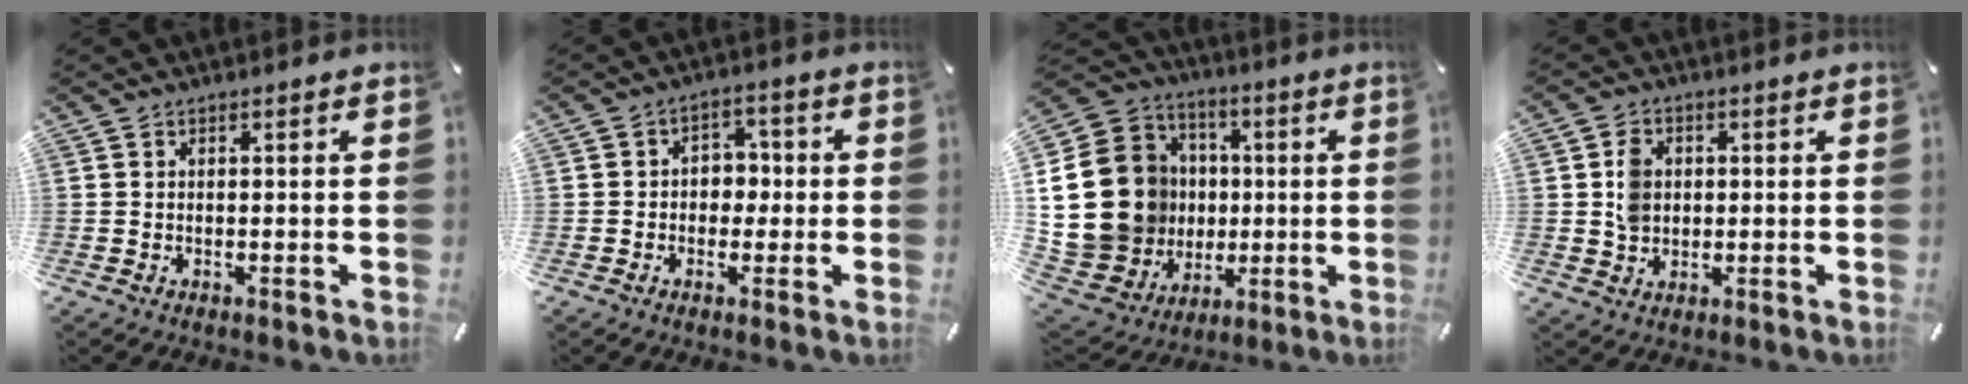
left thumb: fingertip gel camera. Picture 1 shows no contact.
{"total": 4.7, "force": [-0.9, 4.1, 2.1], "torque": [-0.028, 0.011, -0.023]}
{"total": 23.5, "force": [1.4, 20.9, 10.8], "torque": [-0.216, -0.005, 0.066]}
{"total": 5.4, "force": [0.5, 4.6, 2.8], "torque": [-0.043, 0.006, 0.006]}